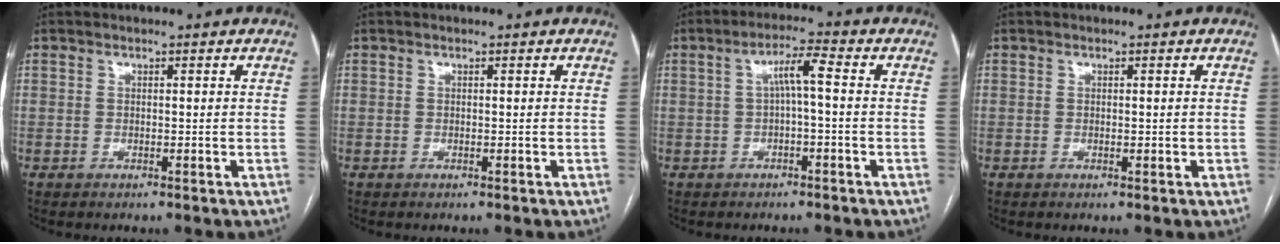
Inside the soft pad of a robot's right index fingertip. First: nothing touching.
{"total": 0.0}
{"total": 4.4, "force": [0.2, 0.4, 4.4], "torque": [-0.076, 0.019, 0.004]}
{"total": 0.6, "force": [0.0, 0.2, 0.6], "torque": [-0.012, -0.003, 0.002]}